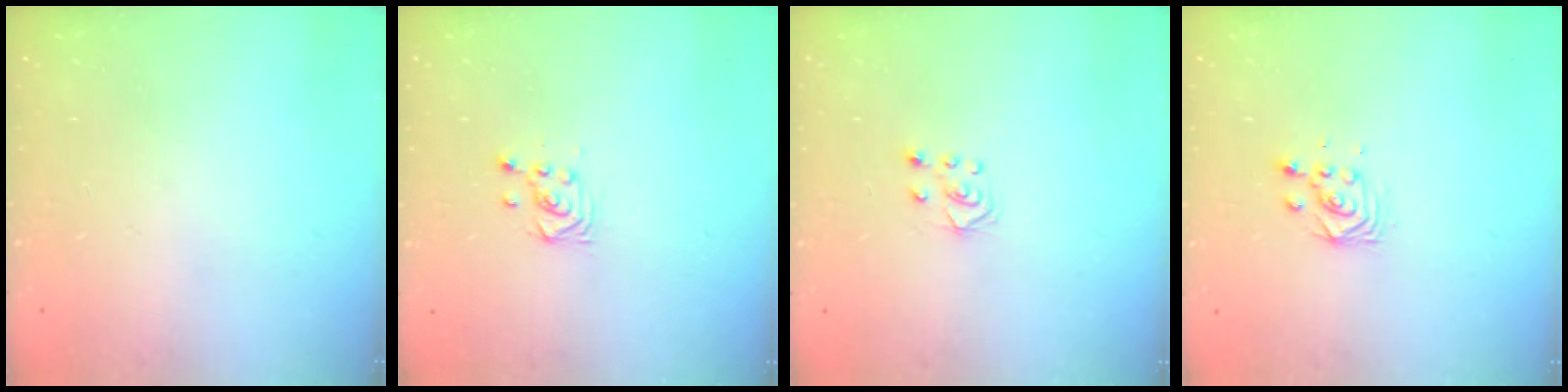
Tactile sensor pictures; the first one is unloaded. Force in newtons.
{"total": 3.5, "press": 3.4, "slide": 0.8}
{"total": 4.2, "press": 4.2, "slide": 0.3}
{"total": 2.8, "press": 2.8, "slide": 0.3}